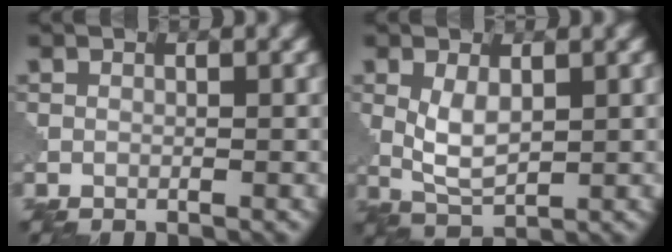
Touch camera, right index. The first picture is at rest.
{"total": 3.3, "force": [0.5, 1.5, 2.9], "torque": [-0.065, -0.002, 0.015]}